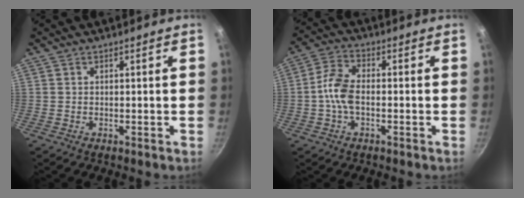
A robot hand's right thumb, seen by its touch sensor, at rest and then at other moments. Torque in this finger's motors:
{"motor_torque": [0.05, 0.04, 0.64, 0.24, 0.06]}